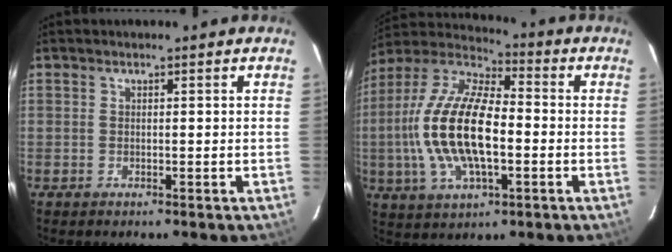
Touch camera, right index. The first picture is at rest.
{"total": 19.4, "force": [-2.3, 8.3, 17.3], "torque": [-0.355, 0.003, -0.048]}